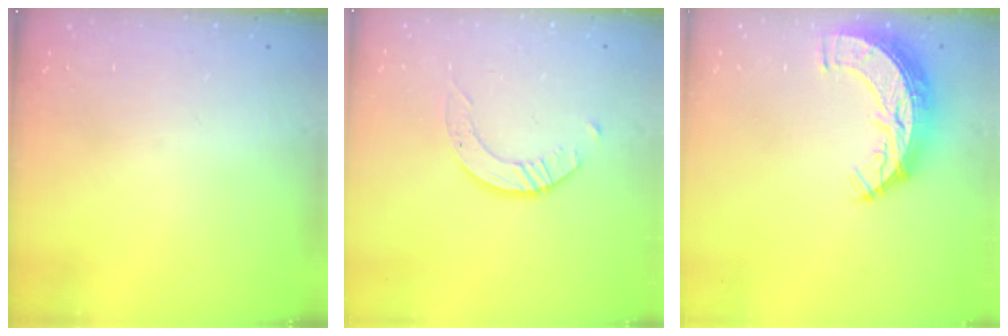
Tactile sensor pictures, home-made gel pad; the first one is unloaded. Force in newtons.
{"total": 2.9, "press": 2.9, "slide": 0.3}
{"total": 9.6, "press": 9.6, "slide": 0.8}